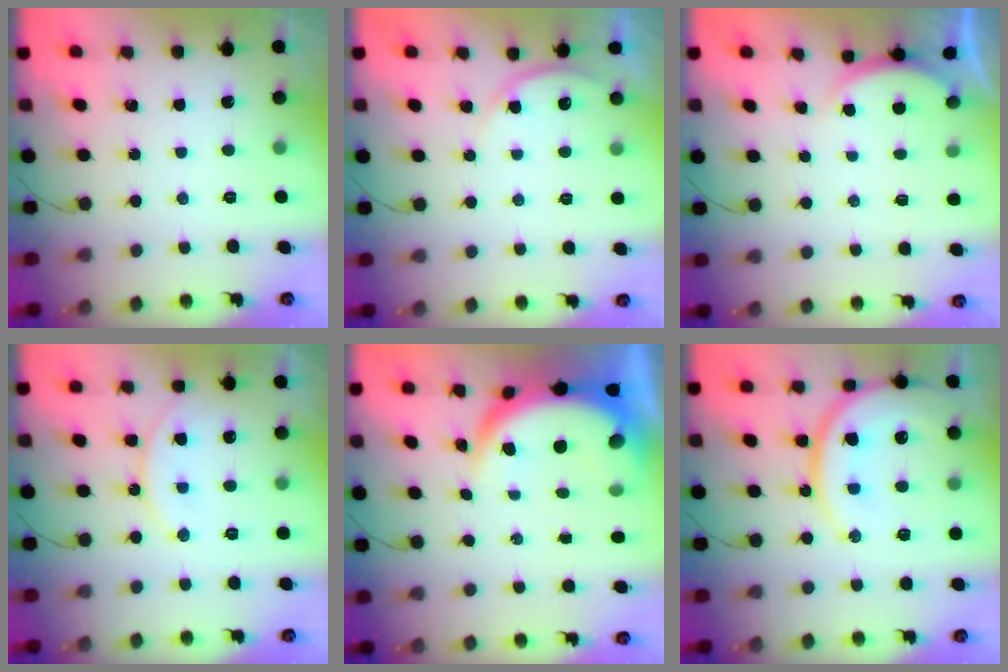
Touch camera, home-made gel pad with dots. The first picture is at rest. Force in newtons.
{"total": 3.6, "press": 3.4, "slide": 1.2}
{"total": 2.4, "press": 2.4, "slide": 0.6}
{"total": 12.9, "press": 12.9, "slide": 1.0}
{"total": 8.3, "press": 8.3, "slide": 0.6}
{"total": 19.6, "press": 19.3, "slide": 3.5}